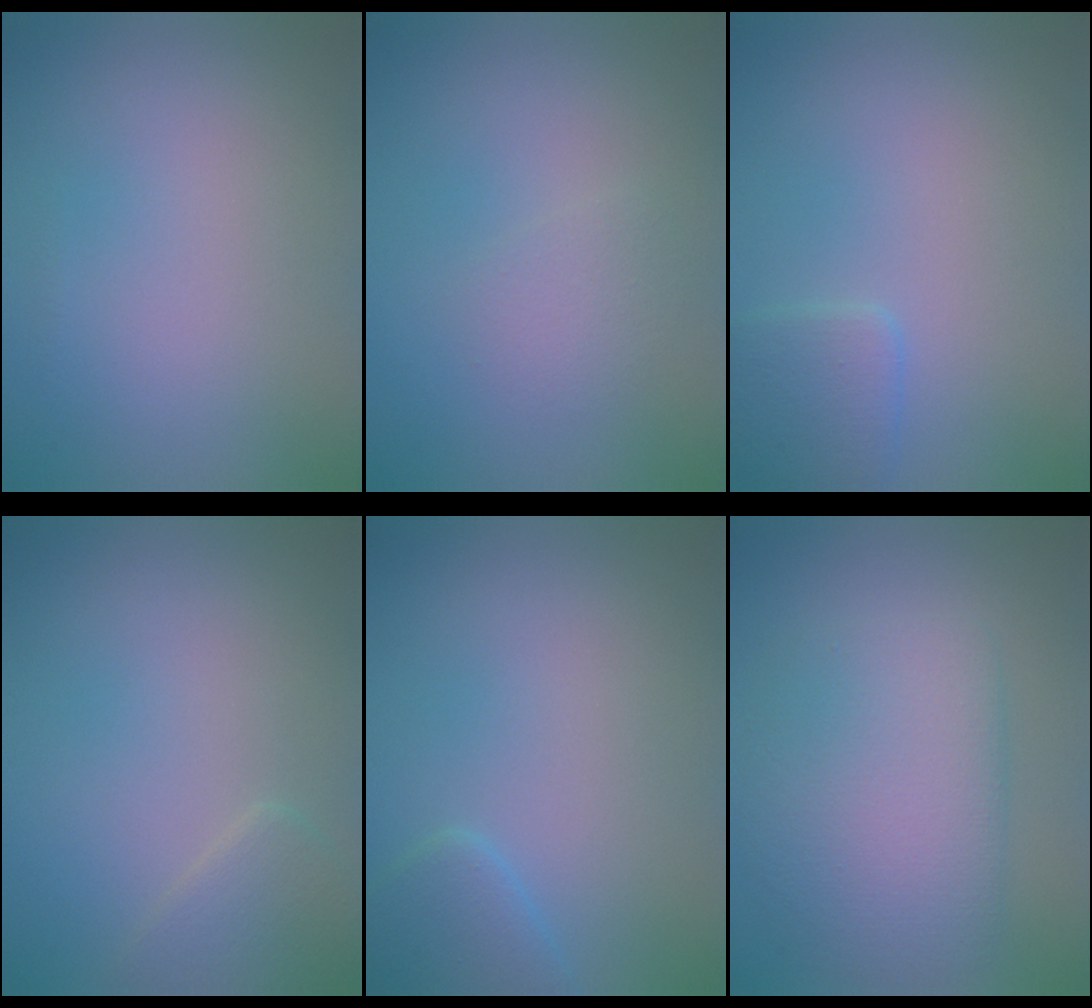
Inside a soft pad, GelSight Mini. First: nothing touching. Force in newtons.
{"total": 1.3, "press": 1.3, "slide": 0.2}
{"total": 2.1, "press": 2.1, "slide": 0.1}
{"total": 1.9, "press": 1.9, "slide": 0.1}
{"total": 2.3, "press": 2.3, "slide": 0.2}
{"total": 6.0, "press": 6.0, "slide": 0.2}